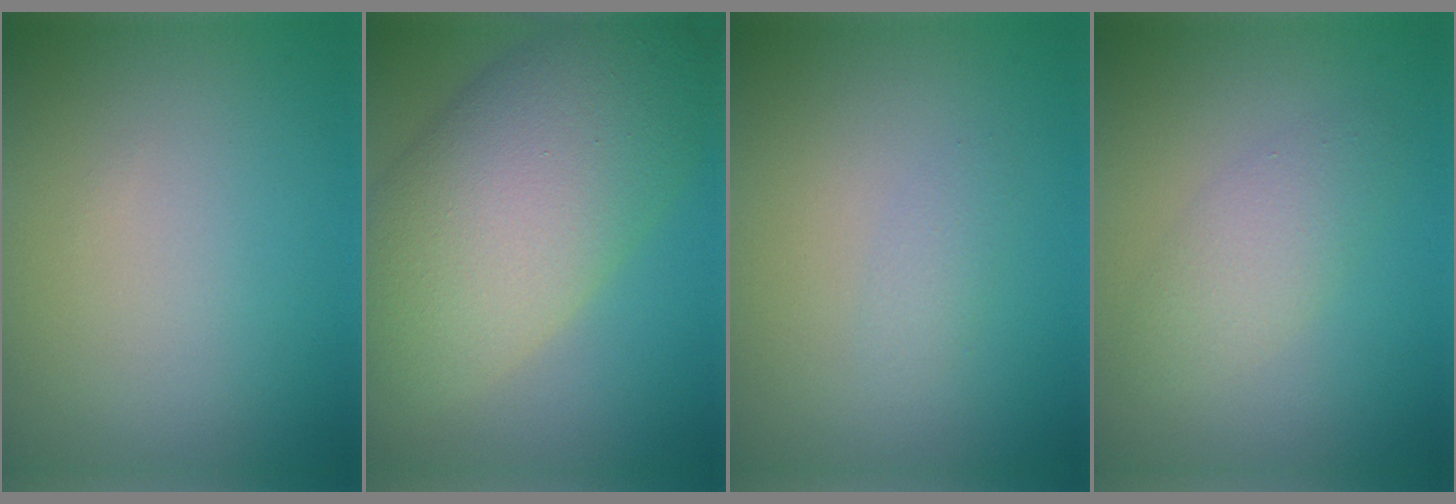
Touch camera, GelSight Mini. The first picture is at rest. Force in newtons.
{"total": 13.8, "press": 13.8, "slide": 0.4}
{"total": 1.0, "press": 1.0, "slide": 0.0}
{"total": 2.7, "press": 2.7, "slide": 0.2}